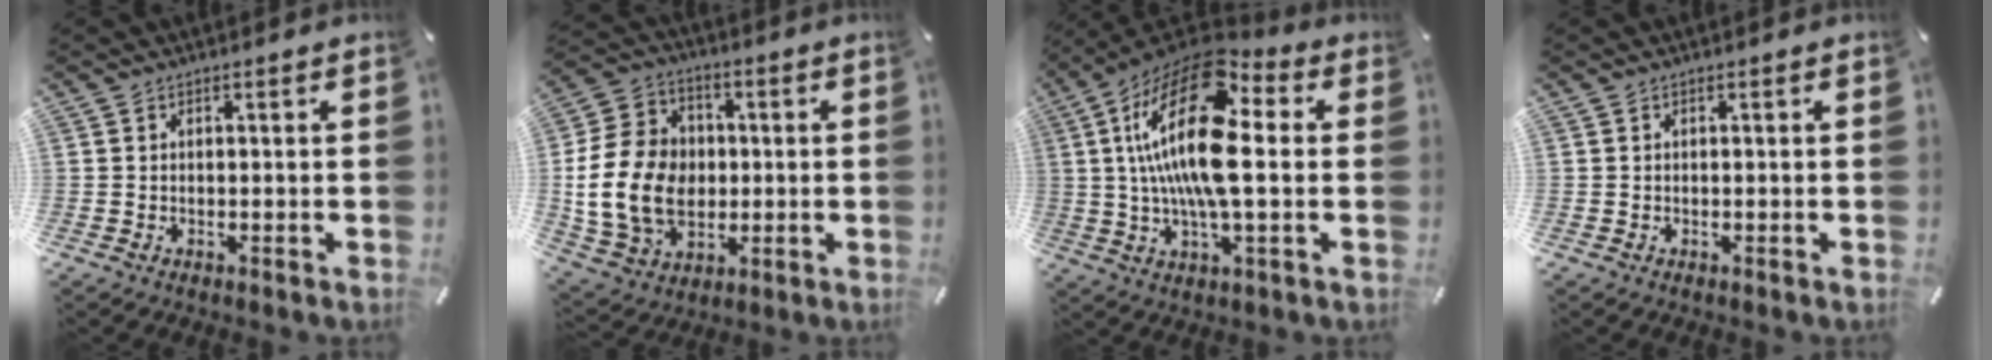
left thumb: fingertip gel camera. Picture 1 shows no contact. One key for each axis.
{"total": 16.6, "fx": -1.1, "fy": 13.6, "fz": 9.5, "tx": -0.219, "ty": 0.016, "tz": -0.019}
{"total": 24.3, "fx": 3.9, "fy": 10.3, "fz": 21.7, "tx": -0.439, "ty": -0.020, "tz": 0.059}
{"total": 0.0}